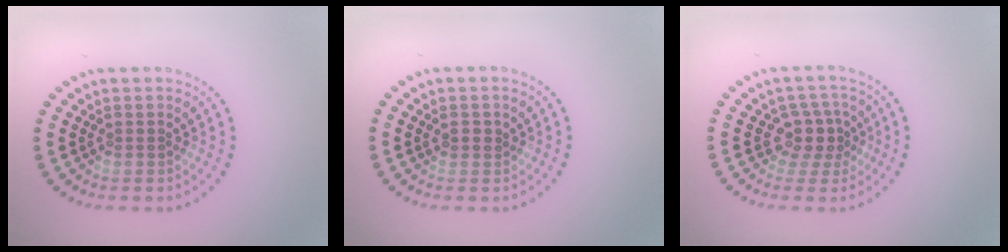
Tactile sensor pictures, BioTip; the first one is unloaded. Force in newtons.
{"total": 0.7, "press": 0.6, "slide": 0.4}
{"total": 2.7, "press": 2.1, "slide": 1.8}